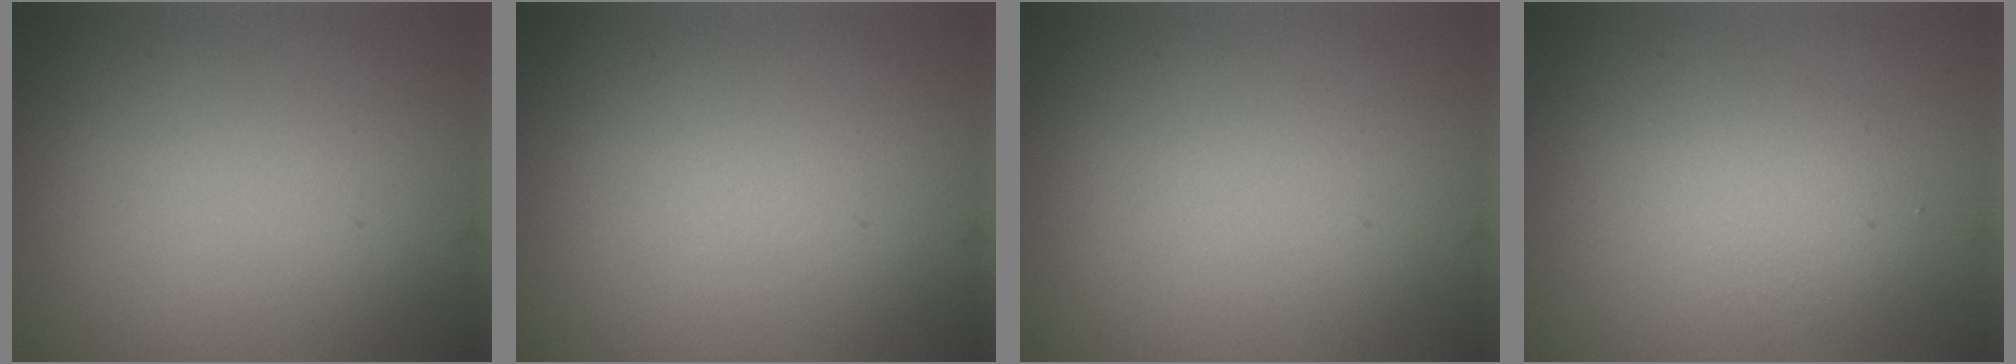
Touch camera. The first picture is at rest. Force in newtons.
{"total": 0.0}
{"total": 0.0}
{"total": 2.4, "press": 2.4, "slide": 0.3}